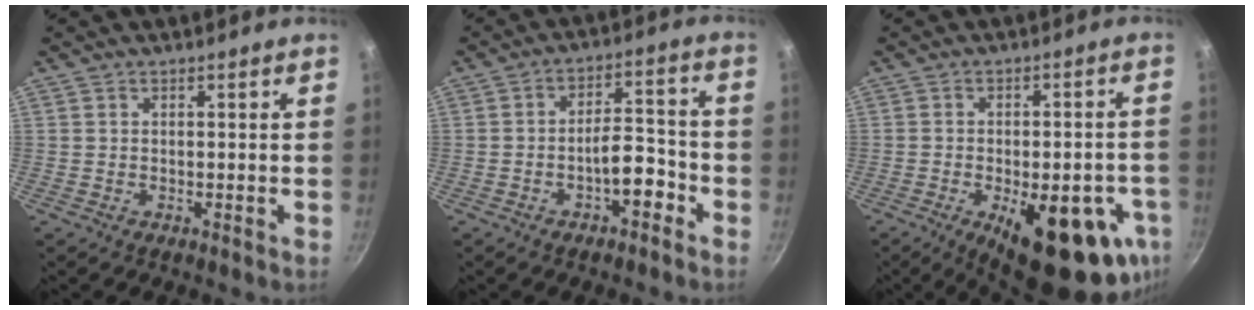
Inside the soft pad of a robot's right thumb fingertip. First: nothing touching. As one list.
[{"total": 7.3, "force": [-3.5, 3.1, 5.5], "torque": [-0.063, 0.047, -0.051]}, {"total": 21.5, "force": [-8.3, 8.8, 17.8], "torque": [-0.188, 0.012, -0.101]}]